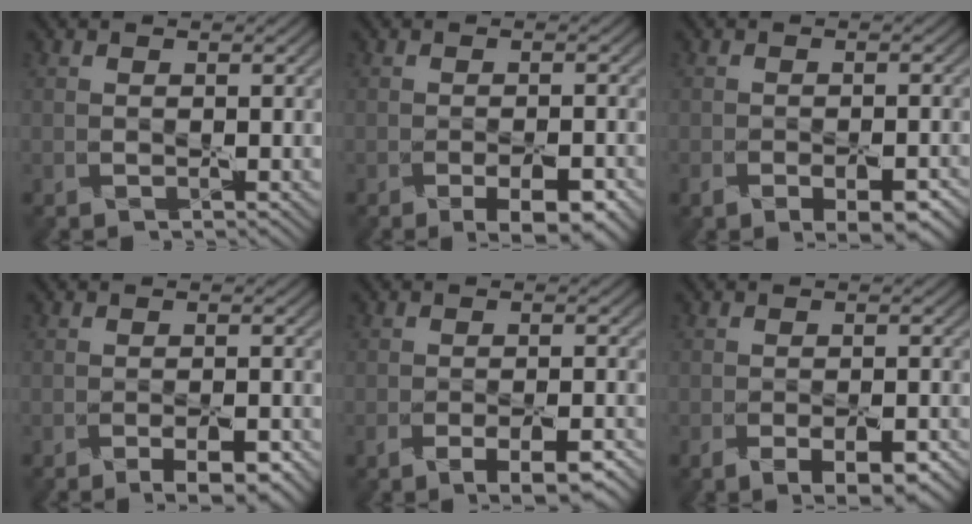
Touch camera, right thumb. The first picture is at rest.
{"total": 3.8, "force": [-2.3, 1.1, 2.8], "torque": [-0.031, 0.000, -0.023]}
{"total": 5.6, "force": [-3.3, 2.3, 3.9], "torque": [-0.050, -0.011, -0.038]}
{"total": 3.3, "force": [-2.2, 0.7, 2.4], "torque": [-0.024, 0.003, -0.025]}
{"total": 5.1, "force": [-3.3, 1.4, 3.7], "torque": [-0.046, -0.002, -0.046]}
{"total": 4.9, "force": [-3.0, 1.6, 3.5], "torque": [-0.044, -0.001, -0.038]}